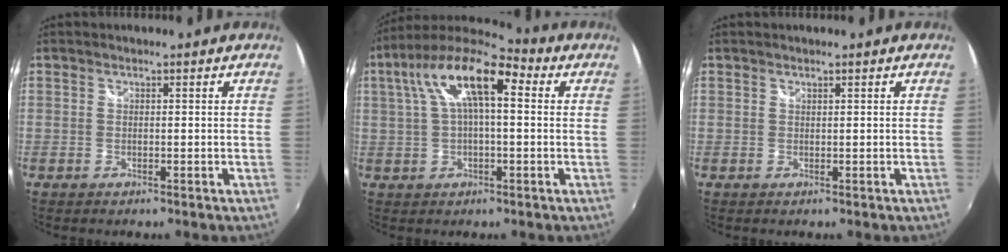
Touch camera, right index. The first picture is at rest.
{"total": 14.0, "force": [3.6, 5.1, 12.5], "torque": [-0.229, 0.032, 0.051]}
{"total": 0.0}